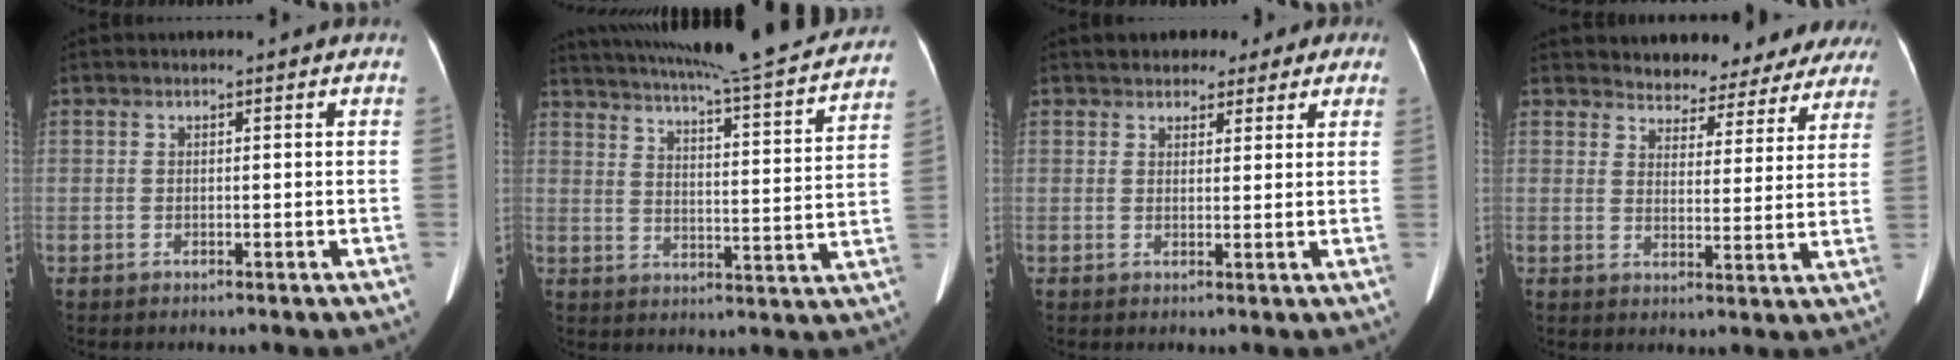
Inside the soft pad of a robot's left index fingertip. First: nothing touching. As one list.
[{"total": 25.7, "force": [22.7, 2.1, 11.8], "torque": [-0.191, -0.043, 0.292]}, {"total": 7.7, "force": [5.6, 4.2, 3.1], "torque": [-0.017, 0.007, 0.065]}, {"total": 15.5, "force": [14.6, 4.5, 2.7], "torque": [-0.008, -0.035, 0.154]}]